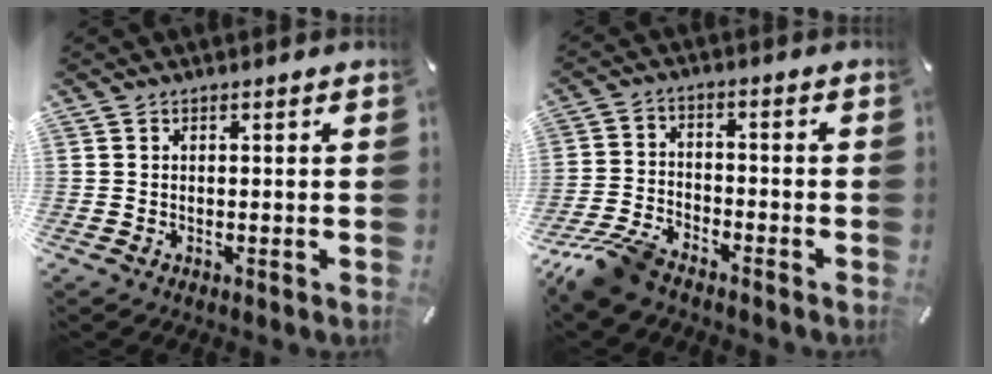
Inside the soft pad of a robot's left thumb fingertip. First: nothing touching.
{"total": 8.9, "force": [-7.6, 2.9, 3.6], "torque": [-0.085, 0.027, -0.149]}